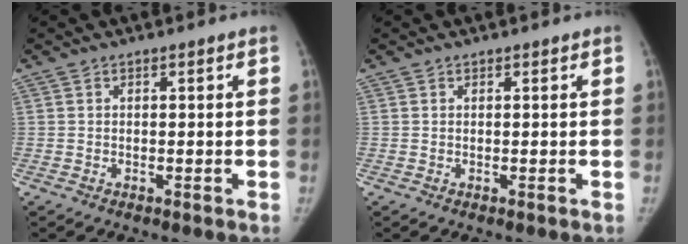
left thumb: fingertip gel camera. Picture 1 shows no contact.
{"total": 0.0}